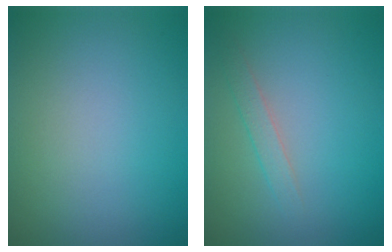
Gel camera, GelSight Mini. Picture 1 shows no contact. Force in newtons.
{"total": 1.5, "press": 1.5, "slide": 0.1}